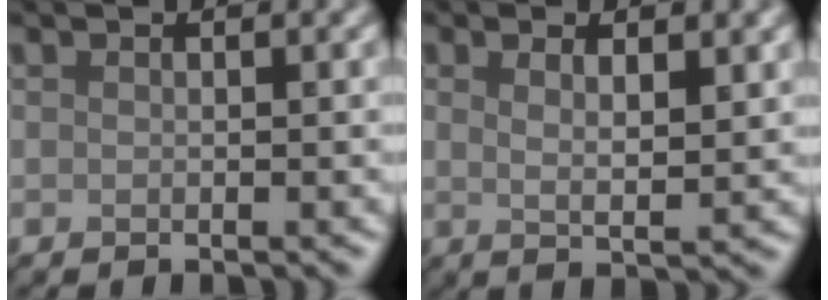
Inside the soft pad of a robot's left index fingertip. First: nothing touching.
{"total": 3.7, "force": [1.4, 1.0, 3.2], "torque": [-0.047, -0.003, 0.019]}